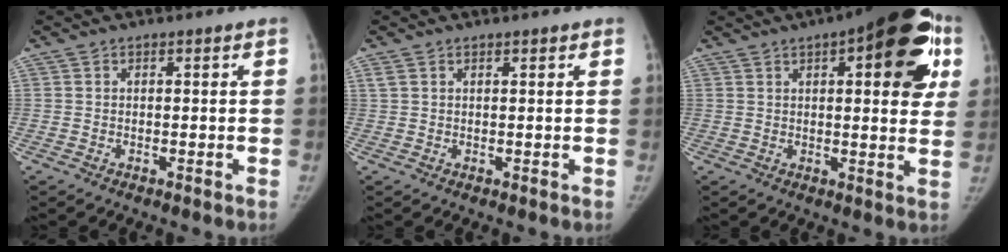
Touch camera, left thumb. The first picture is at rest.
{"total": 1.6, "force": [1.2, 0.7, 0.9], "torque": [-0.014, 0.006, 0.023]}
{"total": 21.6, "force": [8.1, 7.8, 18.4], "torque": [-0.208, -0.001, 0.099]}